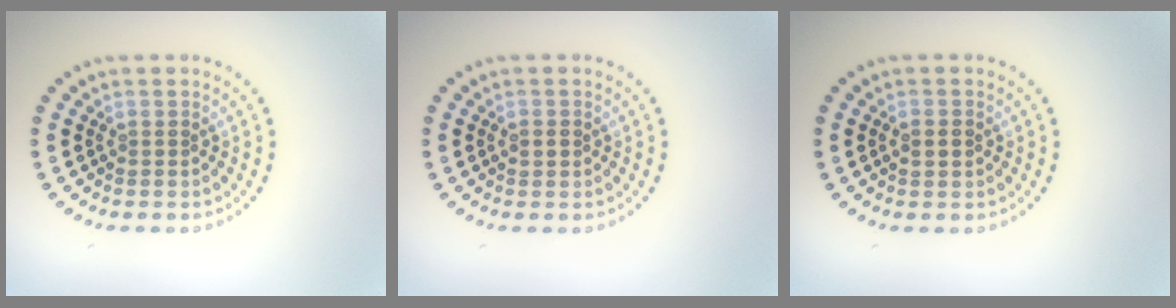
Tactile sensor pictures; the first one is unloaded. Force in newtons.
{"total": 1.1, "press": 1.1, "slide": 0.2}
{"total": 1.7, "press": 1.7, "slide": 0.1}